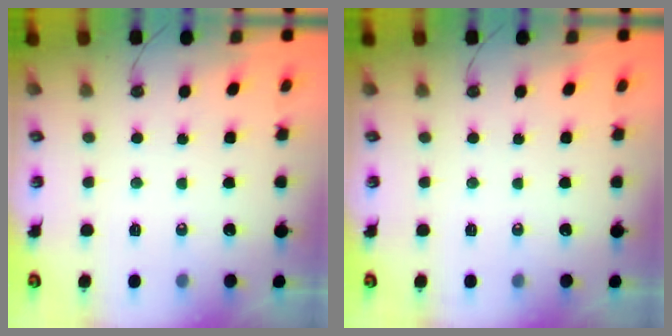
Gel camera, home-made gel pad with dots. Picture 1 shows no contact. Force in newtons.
{"total": 0.0}